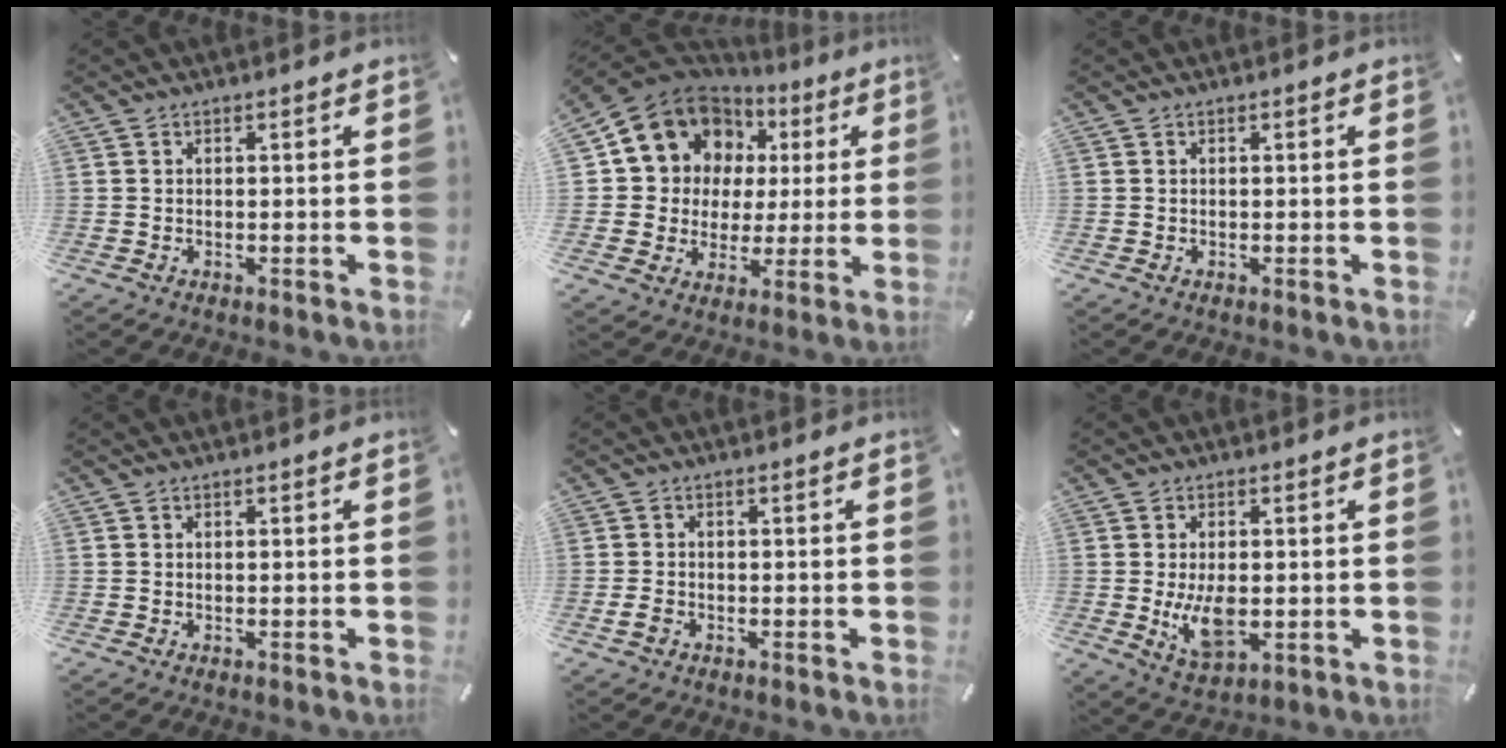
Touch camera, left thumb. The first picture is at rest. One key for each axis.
{"total": 12.7, "fx": 5.0, "fy": 11.4, "fz": 2.6, "tx": -0.053, "ty": -0.041, "tz": 0.099}
{"total": 0.0}
{"total": 0.0}
{"total": 1.9, "fx": -0.8, "fy": 1.2, "fz": 1.2, "tx": -0.021, "ty": 0.002, "tz": -0.014}
{"total": 8.4, "fx": -0.5, "fy": 4.8, "fz": 6.9, "tx": -0.144, "ty": -0.013, "tz": -0.012}